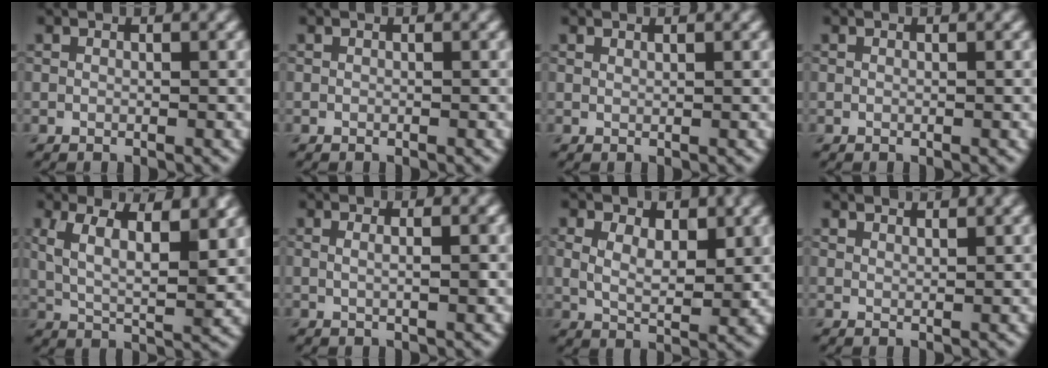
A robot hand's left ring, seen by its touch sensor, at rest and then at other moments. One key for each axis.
{"total": 0.0}
{"total": 0.5, "fx": 0.5, "fy": 0.1, "fz": 0.1, "tx": 0.000, "ty": -0.001, "tz": 0.011}
{"total": 0.0}
{"total": 8.6, "fx": 3.4, "fy": 3.6, "fz": 7.0, "tx": -0.129, "ty": -0.001, "tz": 0.053}
{"total": 2.3, "fx": 0.6, "fy": 0.8, "fz": 2.0, "tx": -0.014, "ty": 0.002, "tz": -0.006}
{"total": 4.3, "fx": 1.6, "fy": 2.5, "fz": 3.0, "tx": -0.057, "ty": -0.005, "tz": 0.028}
{"total": 2.2, "fx": 2.1, "fy": 0.4, "fz": 0.6, "tx": -0.005, "ty": 0.001, "tz": 0.028}